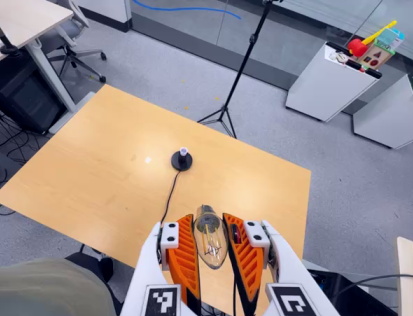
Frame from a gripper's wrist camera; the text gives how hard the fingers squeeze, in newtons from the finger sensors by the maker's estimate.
{"total": 20.2, "left": 22.5, "right": 17.8}